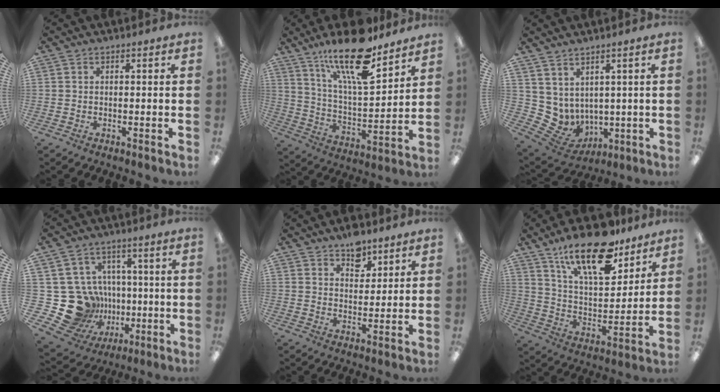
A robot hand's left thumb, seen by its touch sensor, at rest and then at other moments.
{"total": 21.3, "force": [15.0, 6.6, 13.6], "torque": [-0.236, -0.085, 0.250]}
{"total": 5.3, "force": [2.6, 4.5, 0.9], "torque": [-0.049, -0.032, 0.064]}
{"total": 19.1, "force": [-2.3, 17.6, 7.0], "torque": [-0.146, 0.000, 0.004]}
{"total": 7.0, "force": [5.1, 3.9, 2.8], "torque": [-0.023, -0.027, 0.086]}
{"total": 20.8, "force": [14.3, 8.4, 12.6], "torque": [-0.209, -0.079, 0.244]}